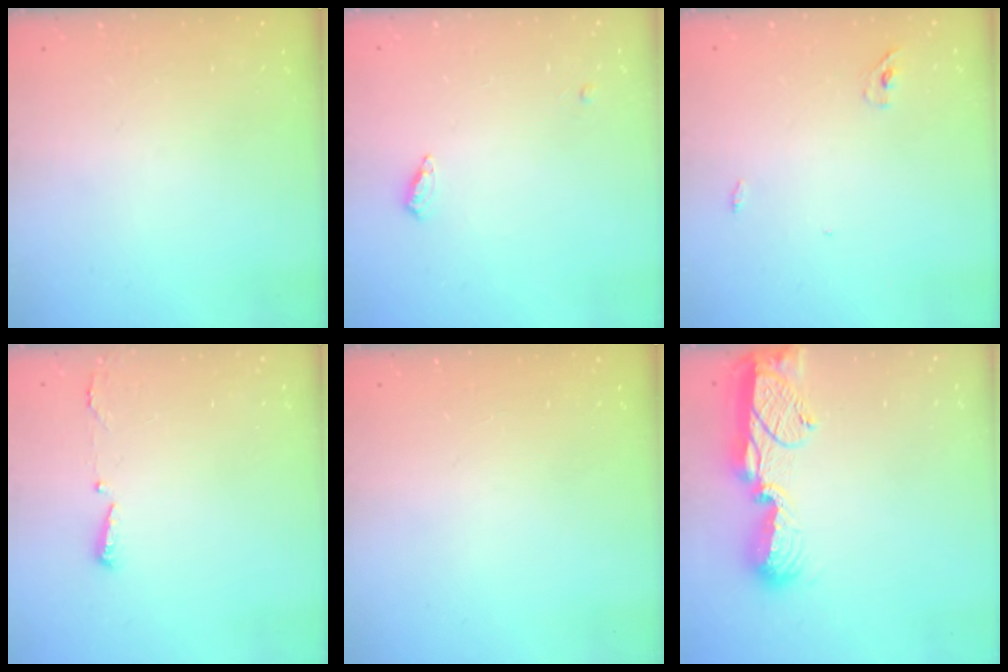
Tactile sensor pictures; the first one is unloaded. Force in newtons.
{"total": 4.2, "press": 4.2, "slide": 0.5}
{"total": 6.0, "press": 2.8, "slide": 5.3}
{"total": 2.9, "press": 2.8, "slide": 0.6}
{"total": 0.0}
{"total": 11.4, "press": 11.3, "slide": 1.5}